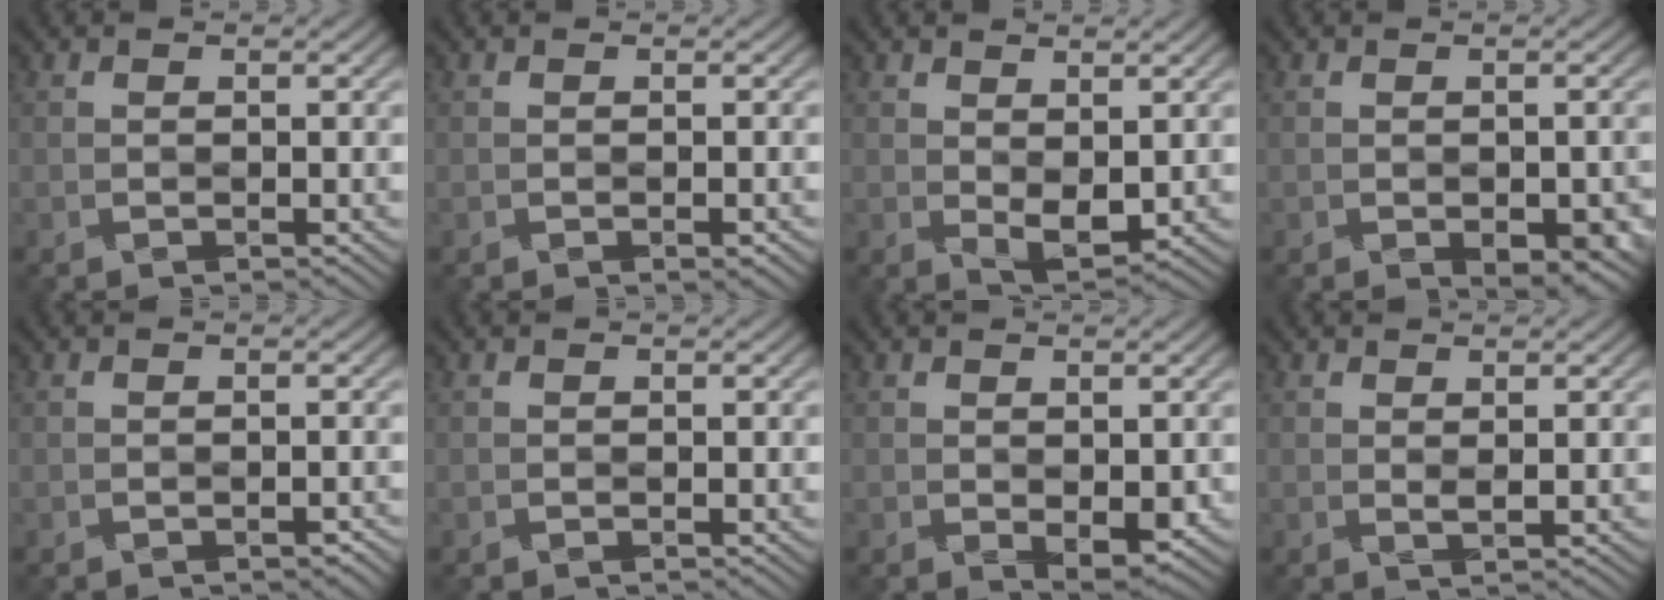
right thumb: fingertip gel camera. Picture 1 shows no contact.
{"total": 1.1, "force": [-0.6, 0.4, 0.8], "torque": [-0.012, -0.003, -0.007]}
{"total": 3.1, "force": [0.7, 1.6, 2.6], "torque": [-0.052, -0.008, 0.013]}
{"total": 4.1, "force": [-1.7, 2.1, 3.1], "torque": [-0.045, -0.018, -0.016]}
{"total": 1.4, "force": [-0.8, 0.6, 0.9], "torque": [-0.012, -0.006, -0.010]}
{"total": 0.0}
{"total": 2.7, "force": [-0.3, 1.3, 2.3], "torque": [-0.040, -0.008, -0.002]}
{"total": 0.9, "force": [0.6, -0.1, 0.5], "torque": [-0.014, -0.003, 0.011]}